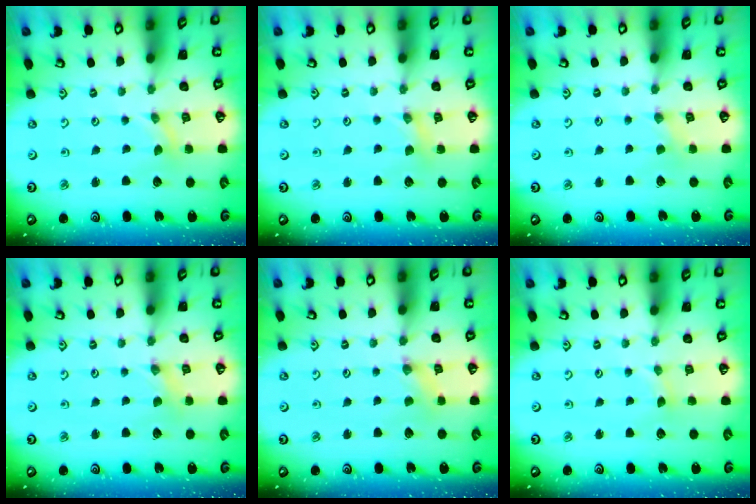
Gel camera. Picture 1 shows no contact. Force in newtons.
{"total": 2.1, "press": 2.1, "slide": 0.4}
{"total": 0.0}
{"total": 0.0}
{"total": 1.1, "press": 1.1, "slide": 0.2}
{"total": 1.3, "press": 1.2, "slide": 0.2}